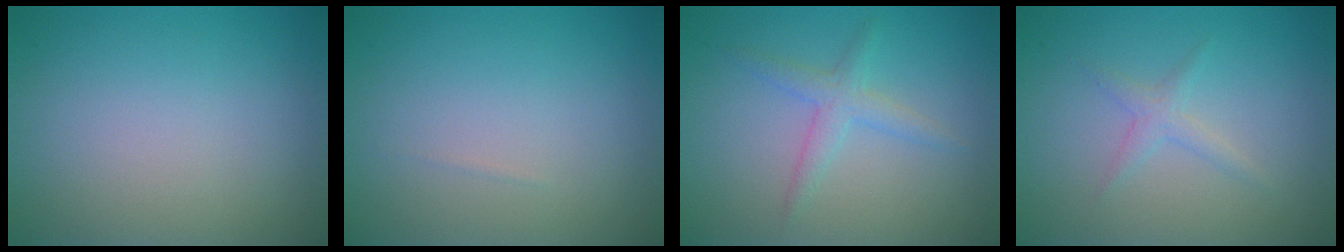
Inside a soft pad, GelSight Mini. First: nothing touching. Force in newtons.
{"total": 0.0}
{"total": 2.1, "press": 2.1, "slide": 0.1}
{"total": 1.3, "press": 1.3, "slide": 0.0}